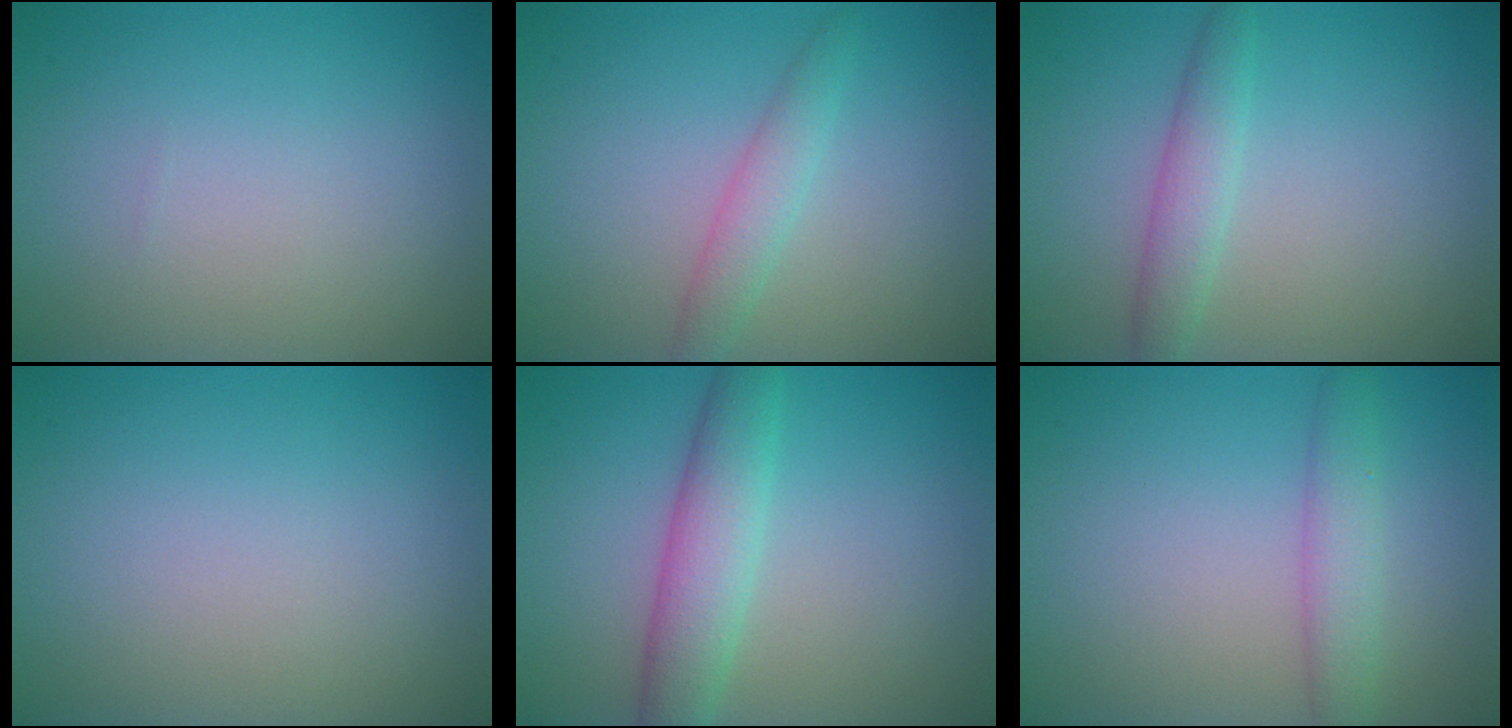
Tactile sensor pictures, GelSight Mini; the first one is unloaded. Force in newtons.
{"total": 2.1, "press": 2.1, "slide": 0.1}
{"total": 2.5, "press": 2.5, "slide": 0.1}
{"total": 0.0}
{"total": 4.3, "press": 4.3, "slide": 0.1}
{"total": 2.7, "press": 2.7, "slide": 0.2}